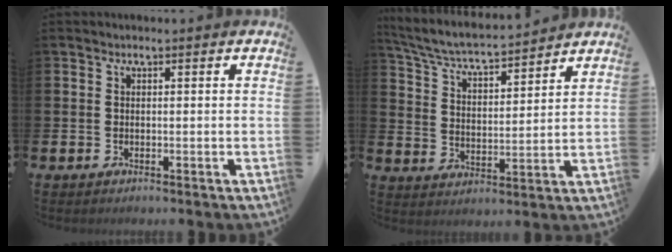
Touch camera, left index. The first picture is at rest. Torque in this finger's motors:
{"motor_torque": [0.84, -1.00, 0.27, 0.17]}